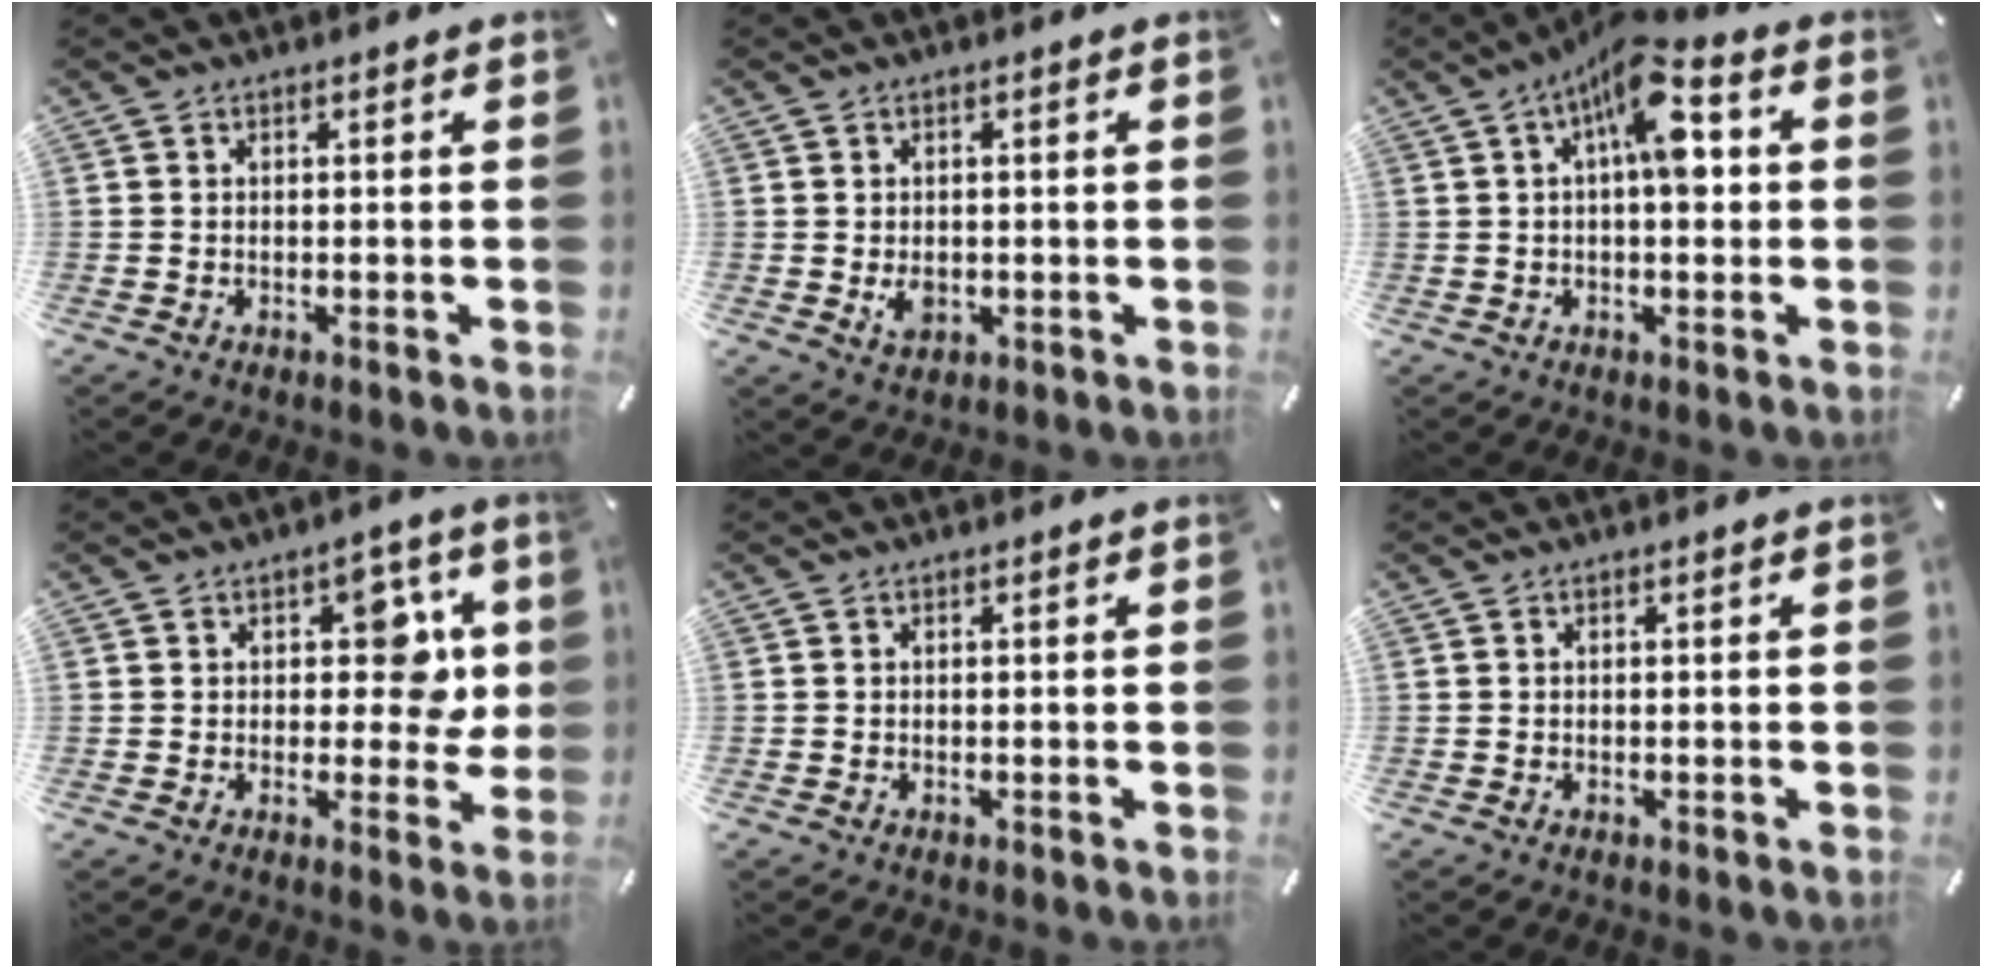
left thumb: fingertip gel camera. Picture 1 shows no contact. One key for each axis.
{"total": 3.1, "fx": -0.5, "fy": 2.3, "fz": 2.1, "tx": -0.044, "ty": 0.001, "tz": -0.009}
{"total": 11.4, "fx": 2.9, "fy": 4.6, "fz": 10.1, "tx": -0.149, "ty": -0.009, "tz": 0.045}
{"total": 10.0, "fx": 2.3, "fy": 6.5, "fz": 7.2, "tx": -0.081, "ty": -0.005, "tz": 0.036}
{"total": 0.0}
{"total": 0.0}